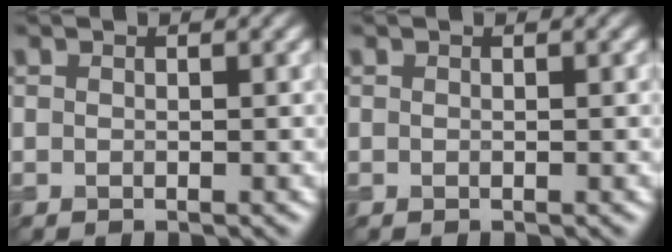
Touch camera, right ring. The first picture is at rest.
{"total": 0.0}